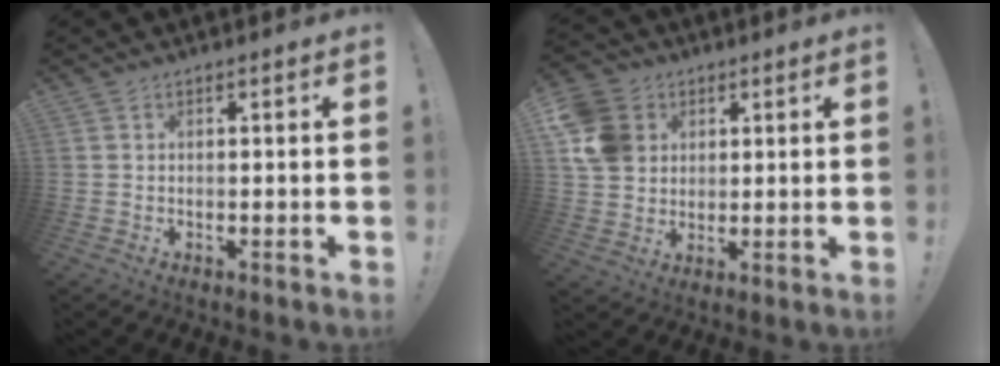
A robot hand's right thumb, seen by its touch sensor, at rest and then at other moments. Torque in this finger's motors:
{"motor_torque": [1.30, 1.48, 0.89, 0.40, 0.07]}